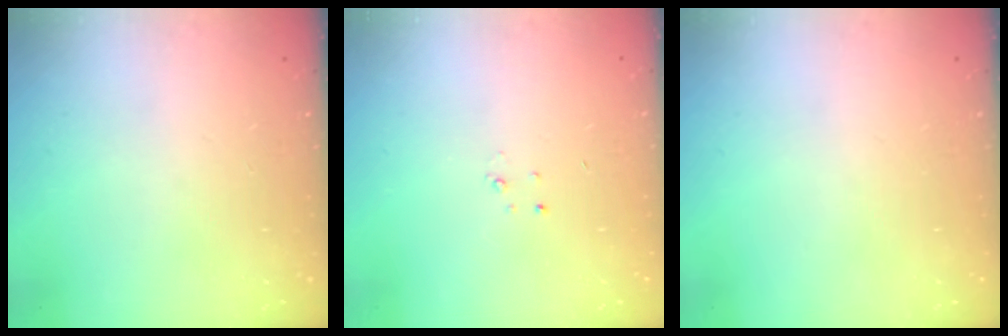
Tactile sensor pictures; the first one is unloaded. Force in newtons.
{"total": 2.3, "press": 2.3, "slide": 0.3}
{"total": 0.0}